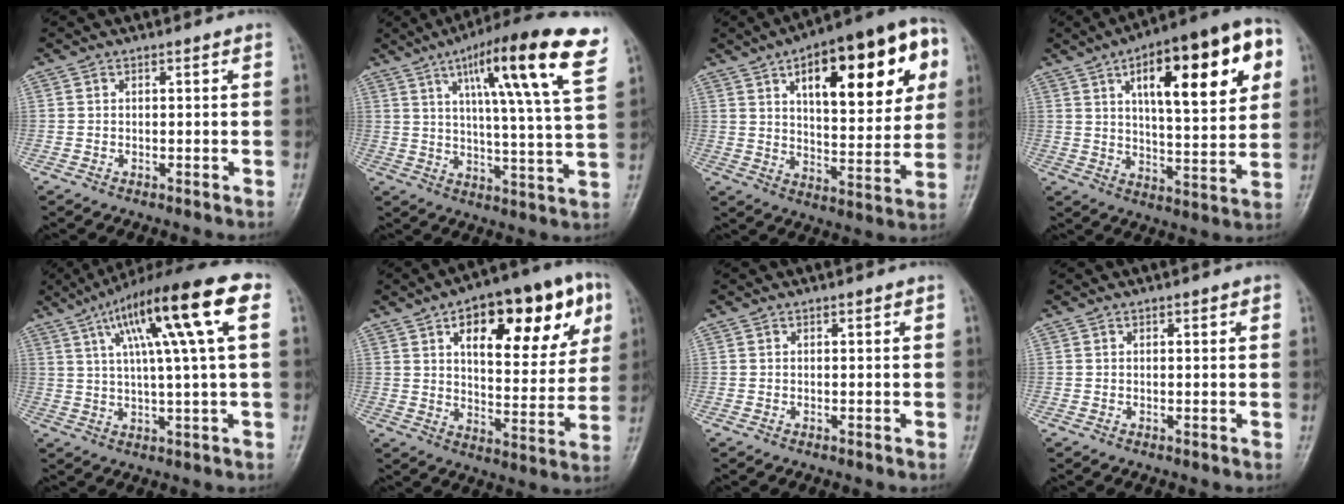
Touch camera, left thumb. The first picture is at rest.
{"total": 20.4, "force": [10.0, 2.4, 17.6], "torque": [-0.249, -0.026, 0.144]}
{"total": 25.5, "force": [9.4, 10.6, 21.2], "torque": [-0.257, -0.004, 0.132]}
{"total": 24.1, "force": [8.7, 8.6, 20.8], "torque": [-0.267, -0.001, 0.123]}
{"total": 17.6, "force": [5.9, 2.2, 16.4], "torque": [-0.268, 0.020, 0.089]}
{"total": 23.1, "force": [9.4, 10.3, 18.4], "torque": [-0.212, -0.009, 0.135]}
{"total": 0.0}
{"total": 1.0, "force": [0.4, 0.4, 0.9], "torque": [-0.009, 0.002, 0.004]}